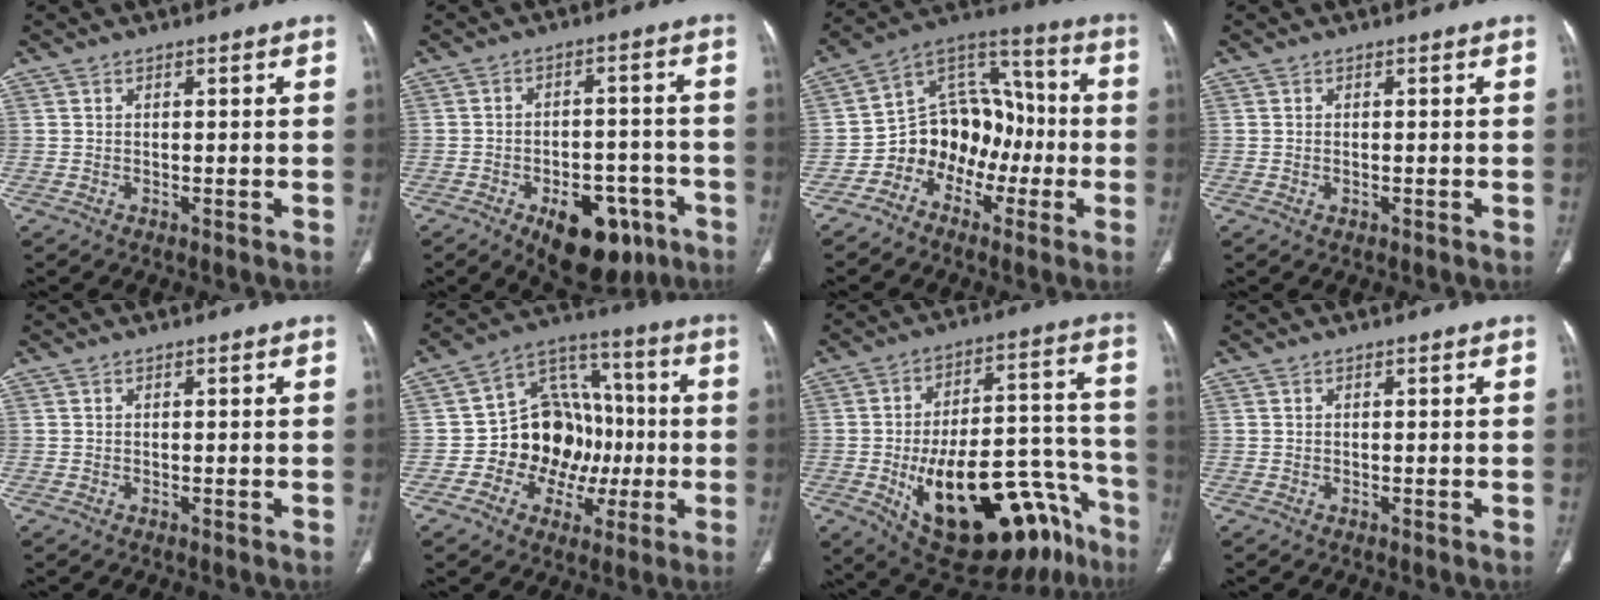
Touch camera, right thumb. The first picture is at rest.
{"total": 13.9, "force": [-7.2, 7.7, 9.1], "torque": [-0.092, 0.036, -0.091]}
{"total": 13.6, "force": [-4.8, 10.7, 6.8], "torque": [-0.056, 0.086, -0.094]}
{"total": 0.6, "force": [-0.2, 0.4, 0.5], "torque": [-0.013, 0.003, 0.000]}
{"total": 0.0}
{"total": 16.4, "force": [-1.8, 13.1, 9.7], "torque": [-0.092, 0.039, -0.027]}
{"total": 29.3, "force": [-13.8, 13.3, 22.1], "torque": [-0.259, 0.074, -0.188]}
{"total": 0.0}